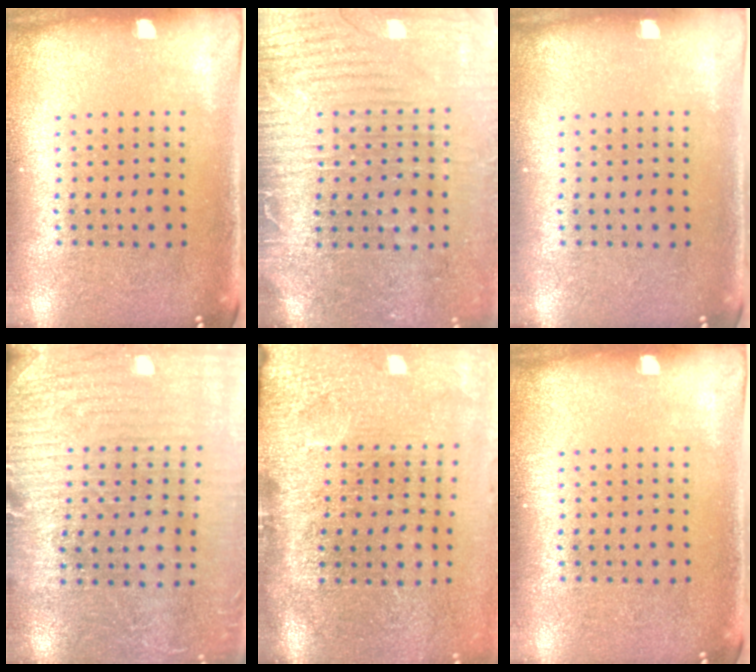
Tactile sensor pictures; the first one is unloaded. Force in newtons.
{"total": 4.0, "press": 3.5, "slide": 1.8}
{"total": 0.0}
{"total": 3.0, "press": 3.0, "slide": 0.4}
{"total": 4.8, "press": 3.7, "slide": 3.0}
{"total": 0.0}